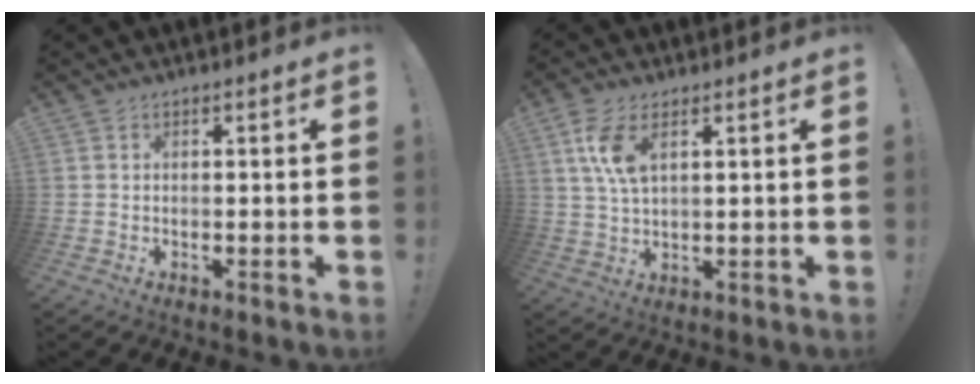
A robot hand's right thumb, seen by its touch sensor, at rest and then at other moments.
{"total": 8.2, "force": [3.5, 3.7, 6.4], "torque": [-0.133, -0.009, 0.062]}